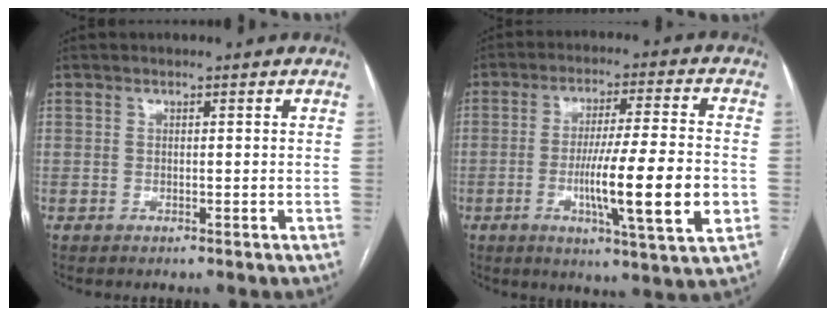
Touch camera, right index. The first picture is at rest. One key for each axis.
{"total": 14.8, "fx": -3.5, "fy": 0.3, "fz": 14.4, "tx": -0.239, "ty": -0.015, "tz": -0.058}